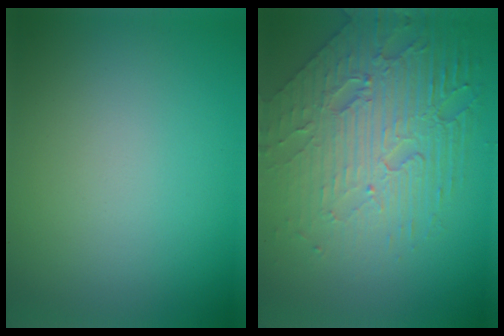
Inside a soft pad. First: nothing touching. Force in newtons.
{"total": 8.4, "press": 5.6, "slide": 6.2}